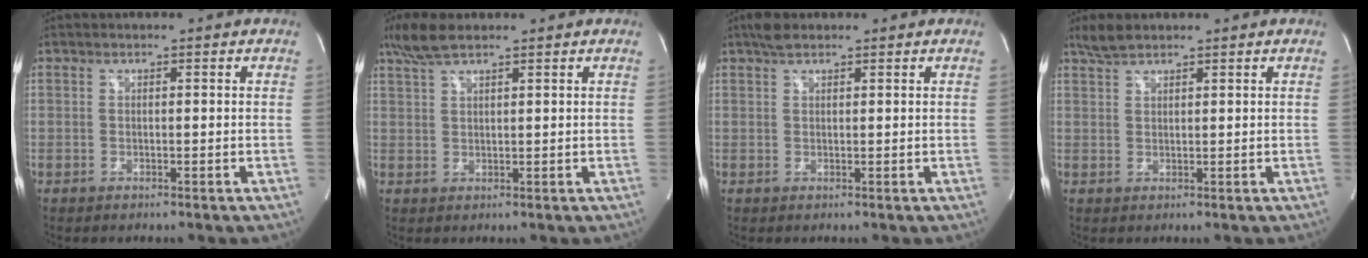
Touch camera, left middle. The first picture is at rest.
{"total": 4.7, "force": [3.7, 0.8, 2.9], "torque": [-0.068, 0.018, 0.076]}
{"total": 2.6, "force": [2.0, 0.9, 1.3], "torque": [-0.029, 0.016, 0.037]}
{"total": 2.8, "force": [2.5, 0.6, 1.2], "torque": [-0.031, 0.012, 0.053]}